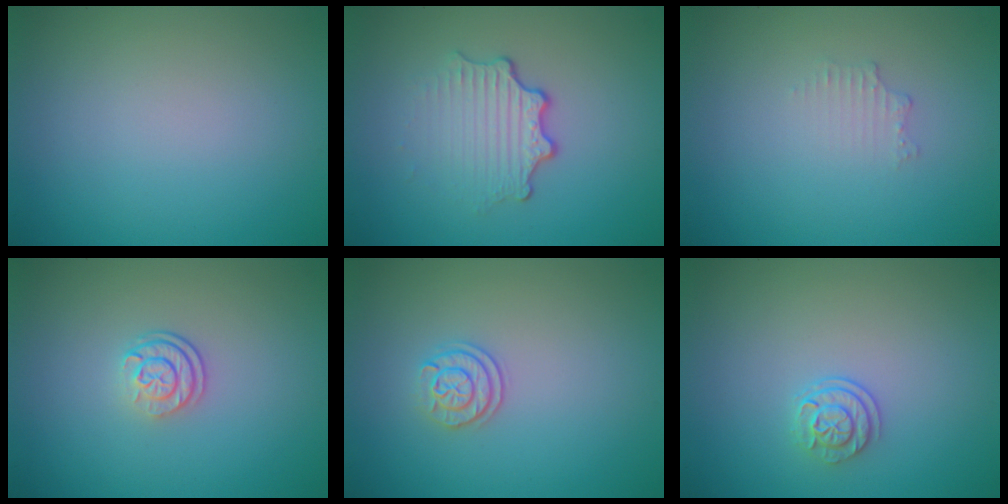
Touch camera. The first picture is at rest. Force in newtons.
{"total": 3.4, "press": 2.4, "slide": 2.5}
{"total": 0.6, "press": 0.4, "slide": 0.3}
{"total": 2.4, "press": 1.7, "slide": 1.7}
{"total": 2.0, "press": 1.8, "slide": 0.9}
{"total": 1.9, "press": 1.6, "slide": 1.1}